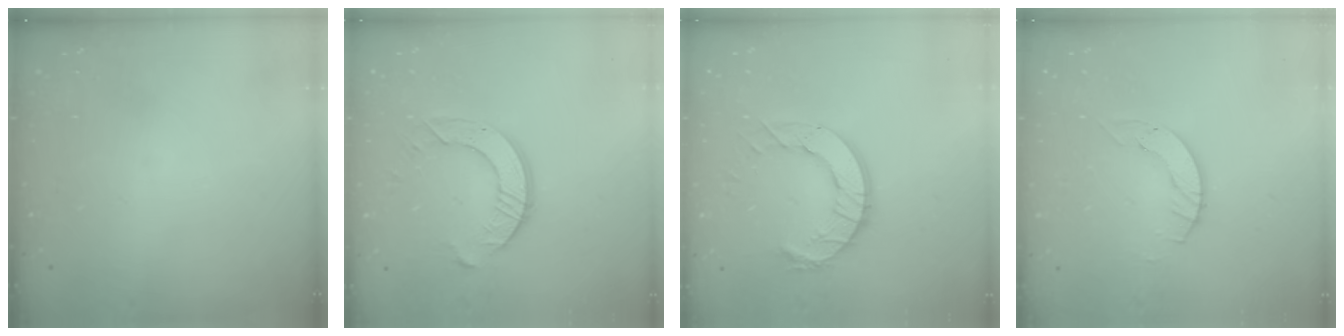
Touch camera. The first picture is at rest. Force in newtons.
{"total": 9.1, "press": 9.0, "slide": 0.7}
{"total": 11.0, "press": 10.9, "slide": 1.1}
{"total": 3.9, "press": 3.9, "slide": 0.4}